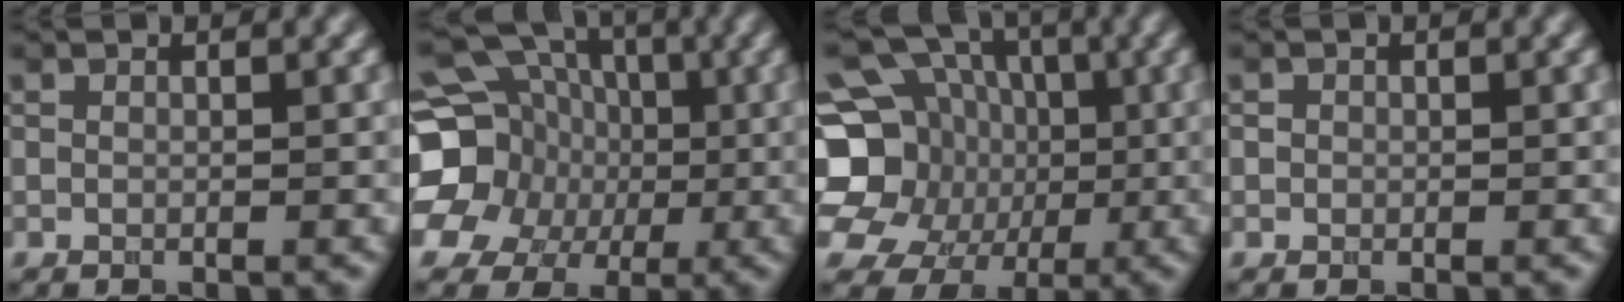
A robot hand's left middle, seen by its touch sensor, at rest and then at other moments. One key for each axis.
{"total": 18.2, "fx": -0.2, "fy": 16.4, "fz": 8.0, "tx": -0.183, "ty": 0.018, "tz": -0.039}
{"total": 16.4, "fx": -1.4, "fy": 15.2, "fz": 5.9, "tx": -0.176, "ty": 0.013, "tz": -0.042}
{"total": 0.5, "fx": 0.1, "fy": 0.5, "fz": 0.1, "tx": 0.002, "ty": -0.002, "tz": -0.002}